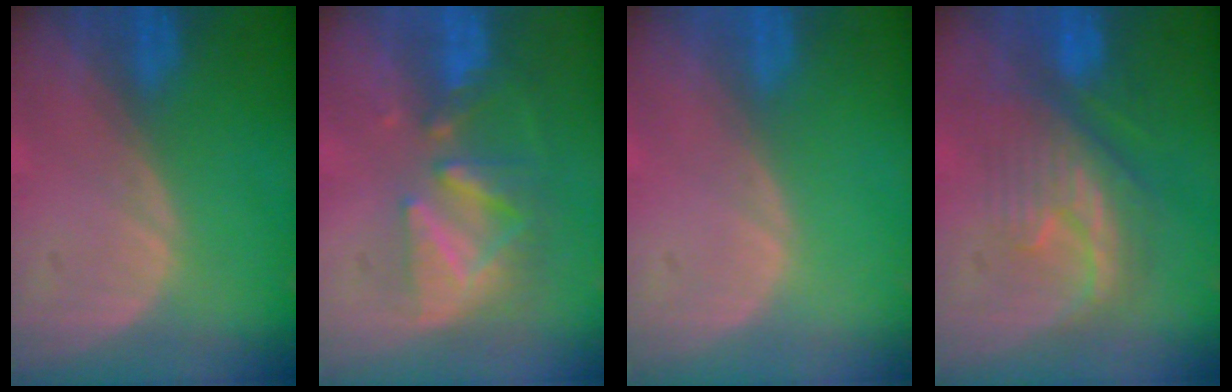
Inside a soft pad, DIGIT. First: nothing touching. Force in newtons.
{"total": 8.4, "press": 7.7, "slide": 3.3}
{"total": 0.0}
{"total": 7.9, "press": 7.9, "slide": 1.1}